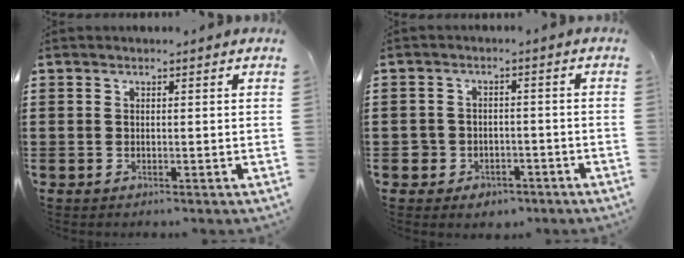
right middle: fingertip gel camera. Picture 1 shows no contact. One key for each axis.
{"total": 2.3, "fx": -1.6, "fy": 1.7, "fz": 0.0, "tx": -0.005, "ty": 0.003, "tz": -0.037}